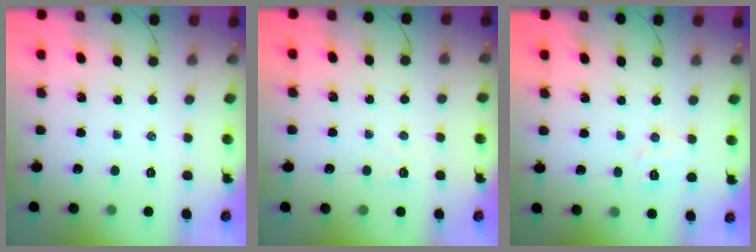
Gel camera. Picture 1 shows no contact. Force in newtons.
{"total": 2.2, "press": 2.0, "slide": 0.8}
{"total": 4.8, "press": 4.7, "slide": 1.0}